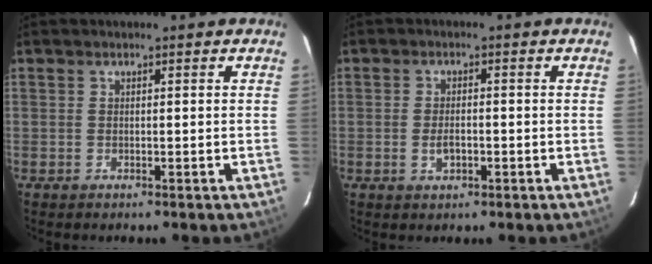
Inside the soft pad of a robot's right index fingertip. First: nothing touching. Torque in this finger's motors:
{"motor_torque": [-0.03, 0.01, -0.03, 0.00]}